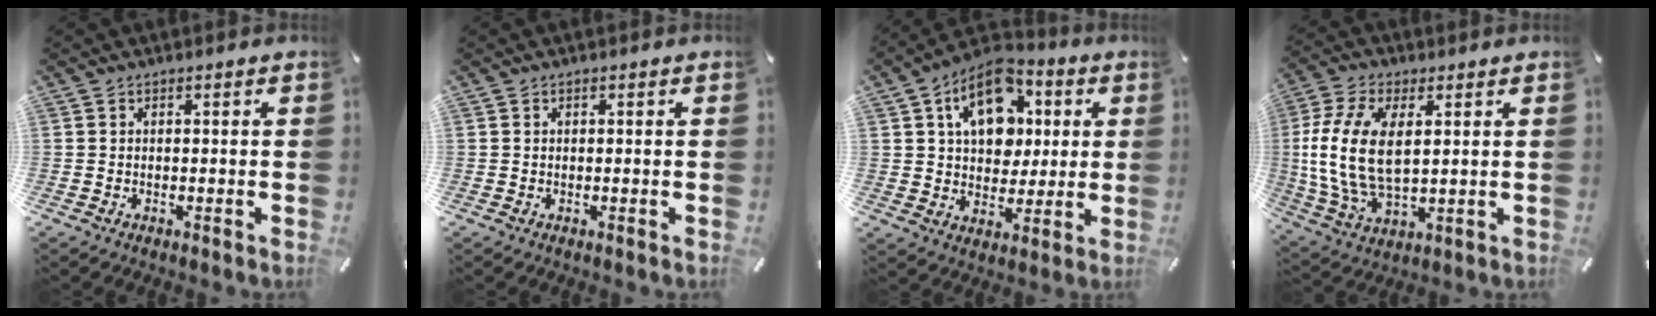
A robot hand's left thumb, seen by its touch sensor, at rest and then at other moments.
{"total": 0.0}
{"total": 15.4, "force": [4.7, 11.4, 9.2], "torque": [-0.147, -0.008, 0.087]}
{"total": 13.8, "force": [2.2, 7.7, 11.2], "torque": [-0.258, -0.006, 0.042]}